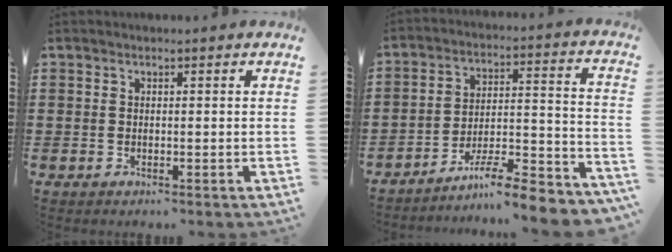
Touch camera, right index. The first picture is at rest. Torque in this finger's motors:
{"motor_torque": [1.11, 1.03, 0.32, 0.16]}